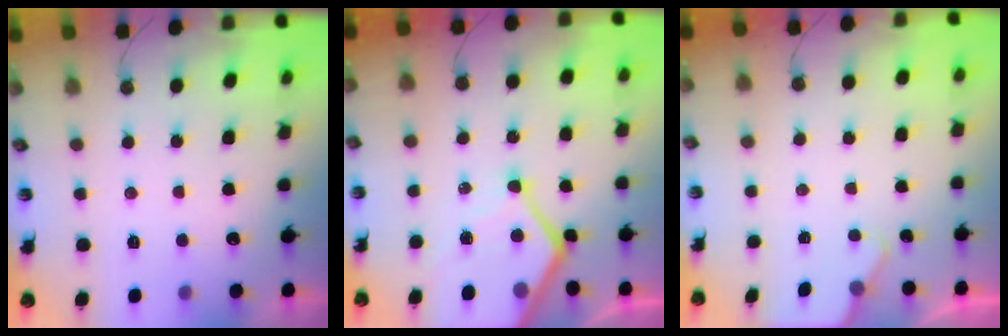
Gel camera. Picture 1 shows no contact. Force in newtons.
{"total": 14.2, "press": 14.2, "slide": 1.2}
{"total": 2.1, "press": 2.0, "slide": 0.4}